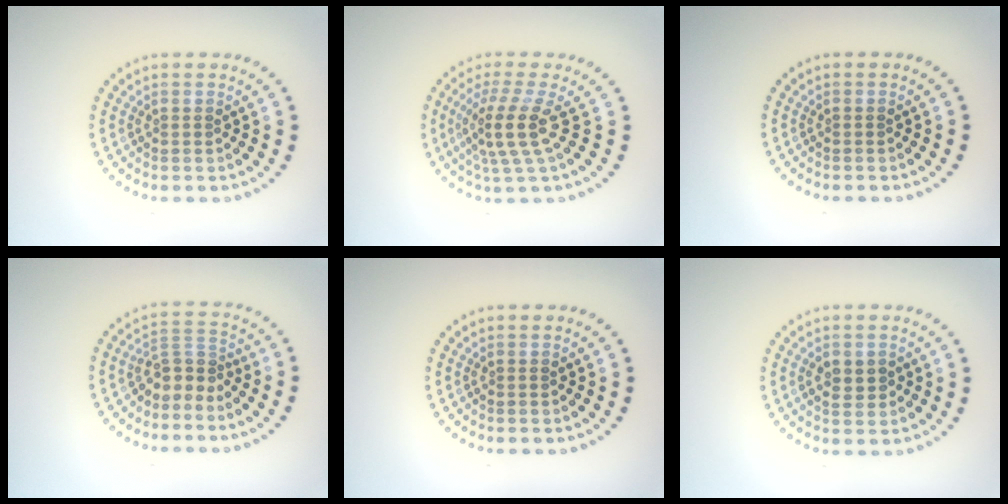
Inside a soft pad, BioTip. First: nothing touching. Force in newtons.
{"total": 3.9, "press": 2.7, "slide": 2.8}
{"total": 0.0}
{"total": 2.6, "press": 1.9, "slide": 1.8}
{"total": 0.0}
{"total": 1.5, "press": 1.5, "slide": 0.1}